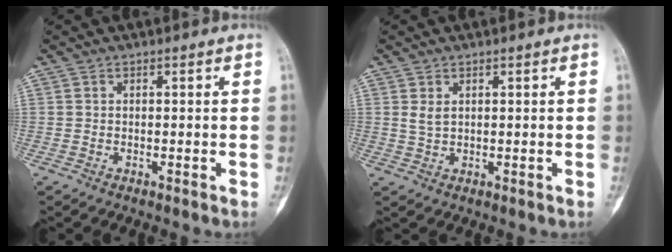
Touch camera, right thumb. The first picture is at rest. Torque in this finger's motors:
{"motor_torque": [0.34, 0.45, 0.27, -0.02, 0.16]}